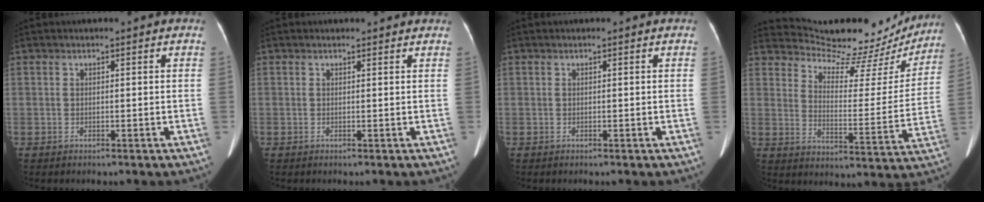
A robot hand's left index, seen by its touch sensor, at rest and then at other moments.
{"total": 1.8, "force": [1.5, 1.1, -0.2], "torque": [0.011, 0.006, 0.010]}
{"total": 0.0}
{"total": 19.3, "force": [18.6, 4.0, 3.0], "torque": [-0.031, -0.060, 0.231]}